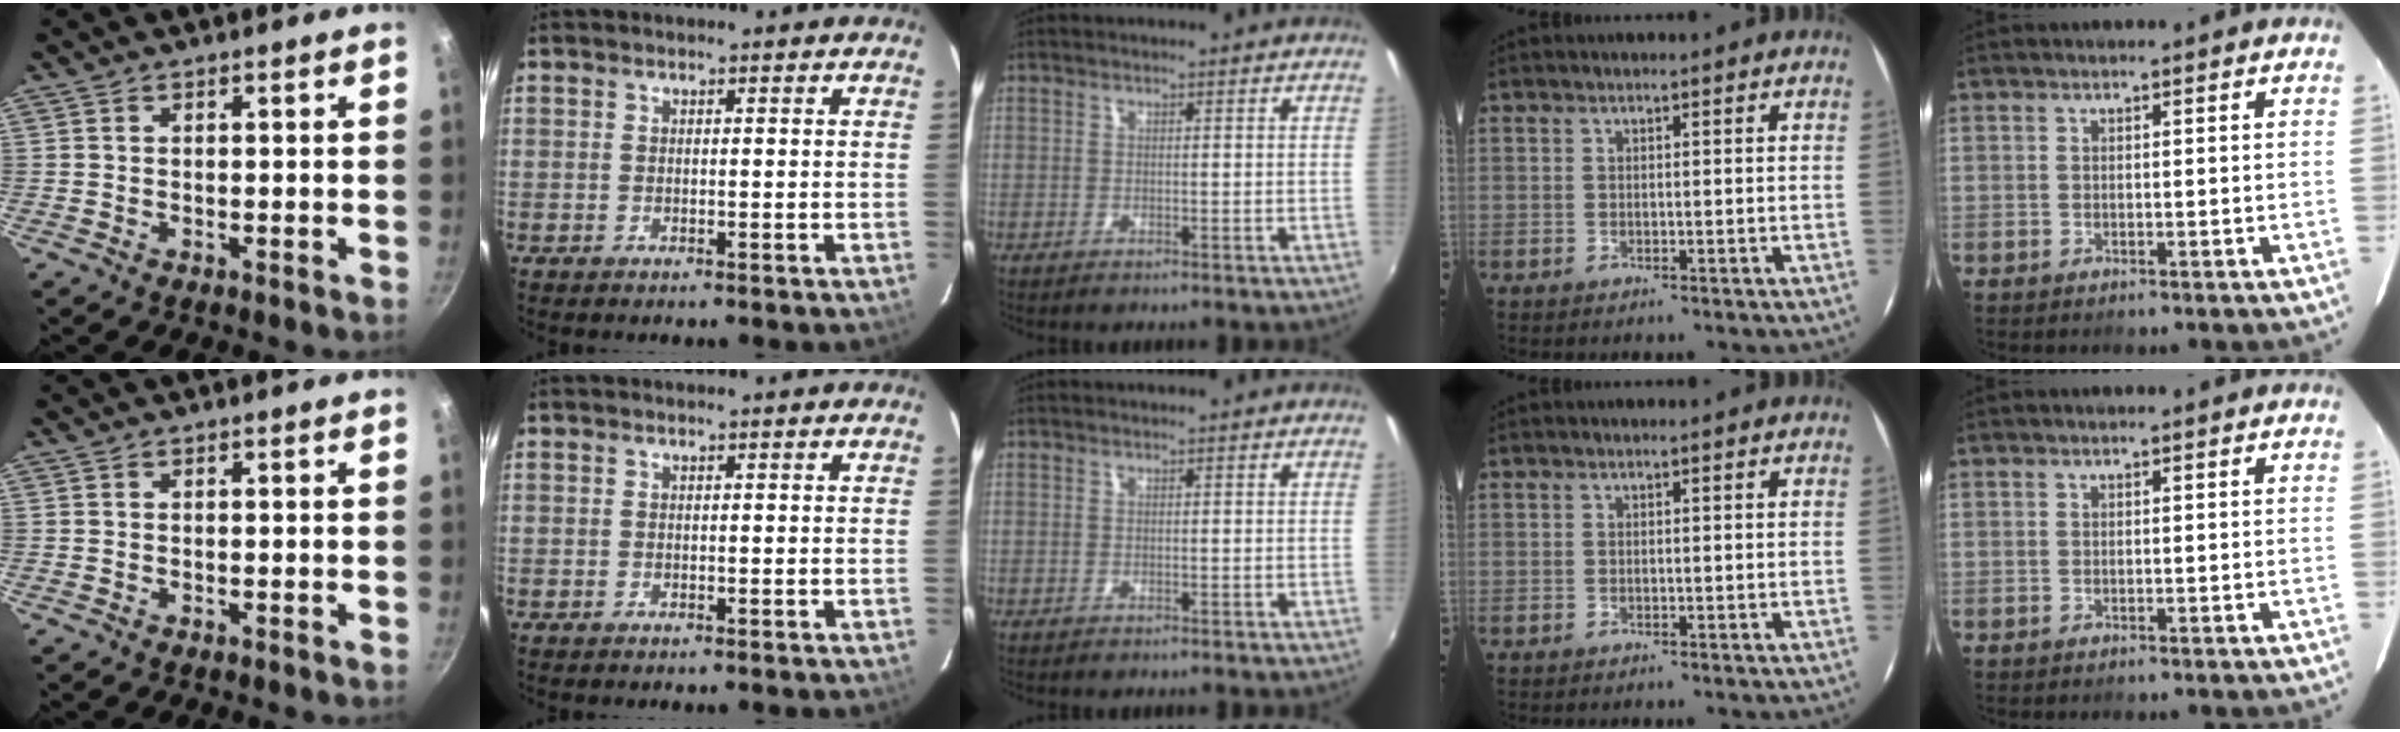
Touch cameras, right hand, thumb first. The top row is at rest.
{}